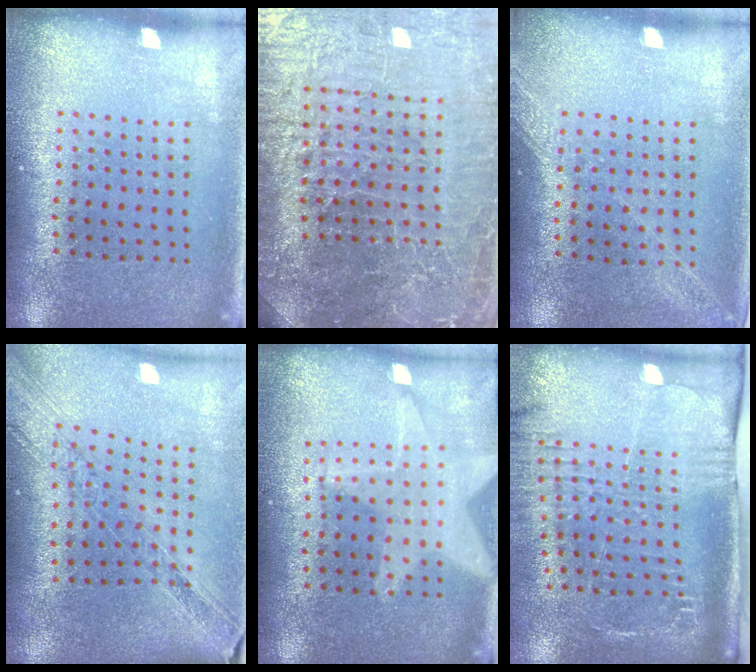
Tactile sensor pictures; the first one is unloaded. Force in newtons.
{"total": 6.2, "press": 5.6, "slide": 2.7}
{"total": 1.3, "press": 1.2, "slide": 0.2}
{"total": 1.4, "press": 1.3, "slide": 0.5}
{"total": 1.9, "press": 1.6, "slide": 1.0}
{"total": 2.6, "press": 2.1, "slide": 1.6}